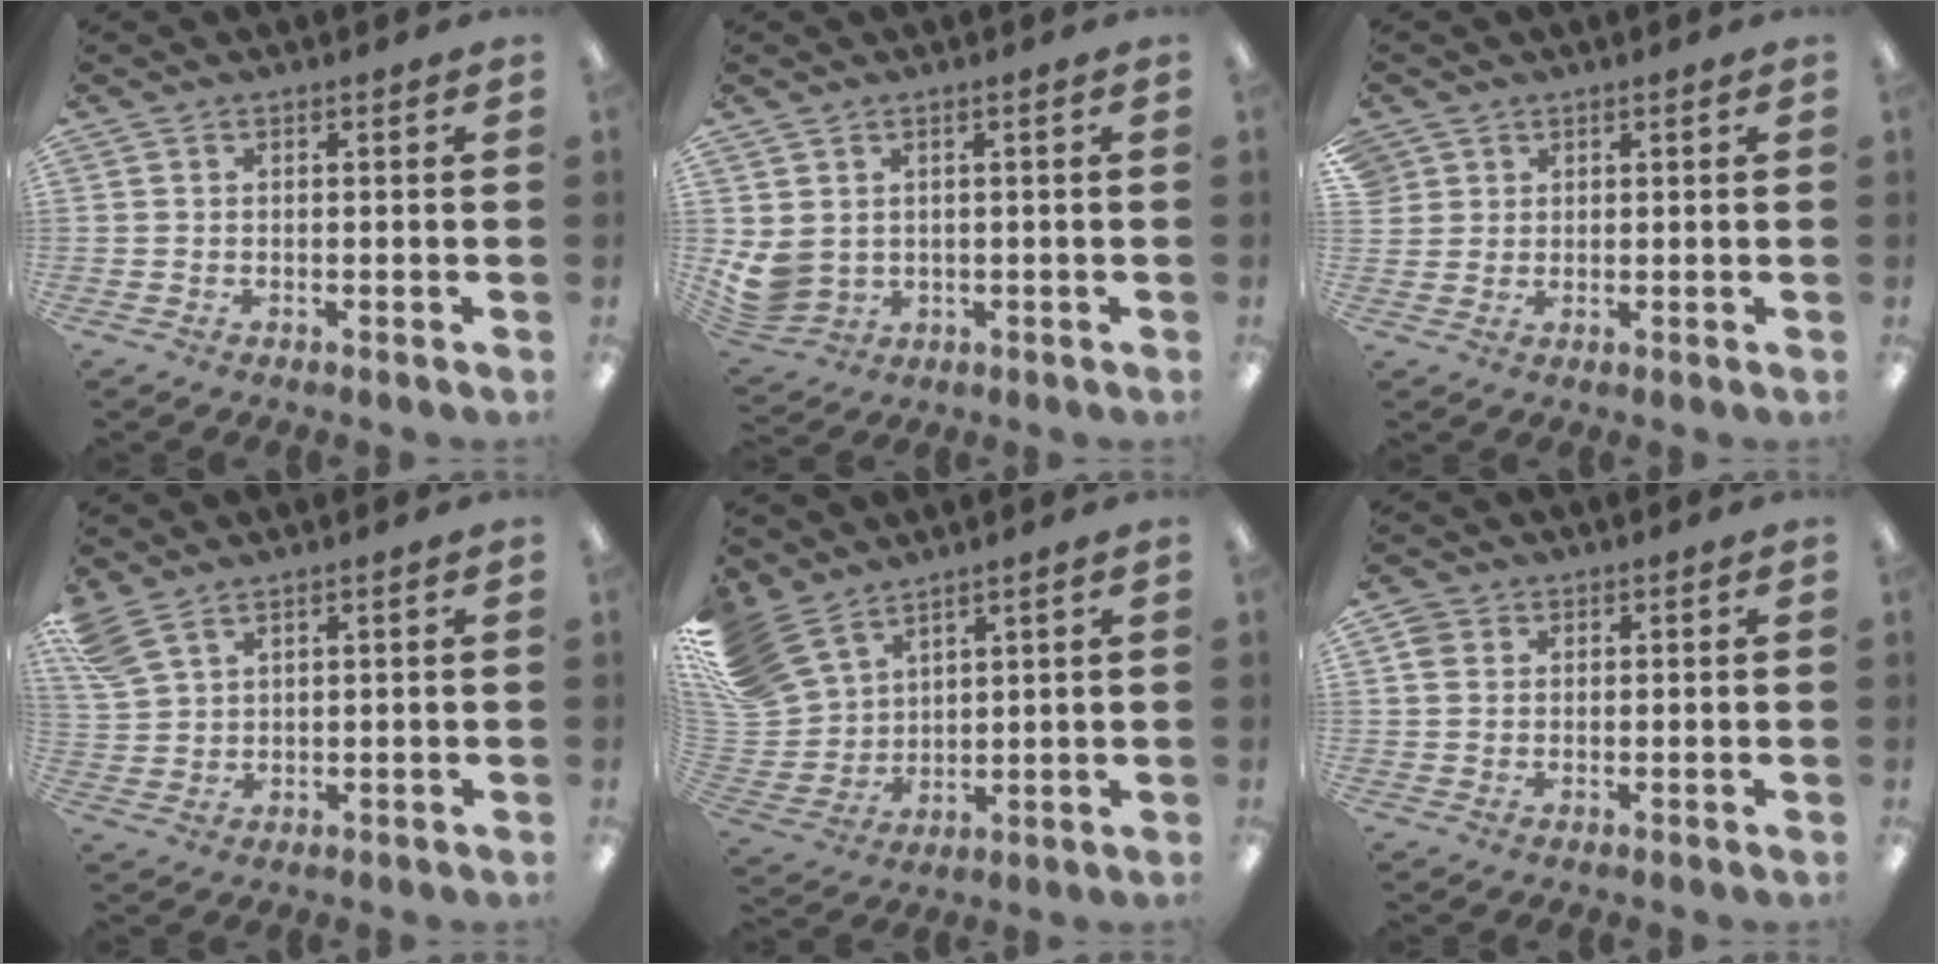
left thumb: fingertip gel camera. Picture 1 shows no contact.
{"total": 5.4, "force": [1.1, 4.7, 2.3], "torque": [-0.071, -0.007, 0.023]}
{"total": 2.7, "force": [1.6, 2.2, 0.1], "torque": [-0.009, 0.005, 0.030]}
{"total": 6.7, "force": [4.9, 3.1, 3.3], "torque": [-0.077, -0.013, 0.097]}
{"total": 14.4, "force": [9.7, 9.2, 5.3], "torque": [-0.139, -0.043, 0.195]}
{"total": 3.1, "force": [1.3, 2.6, 0.7], "torque": [-0.013, 0.003, 0.024]}